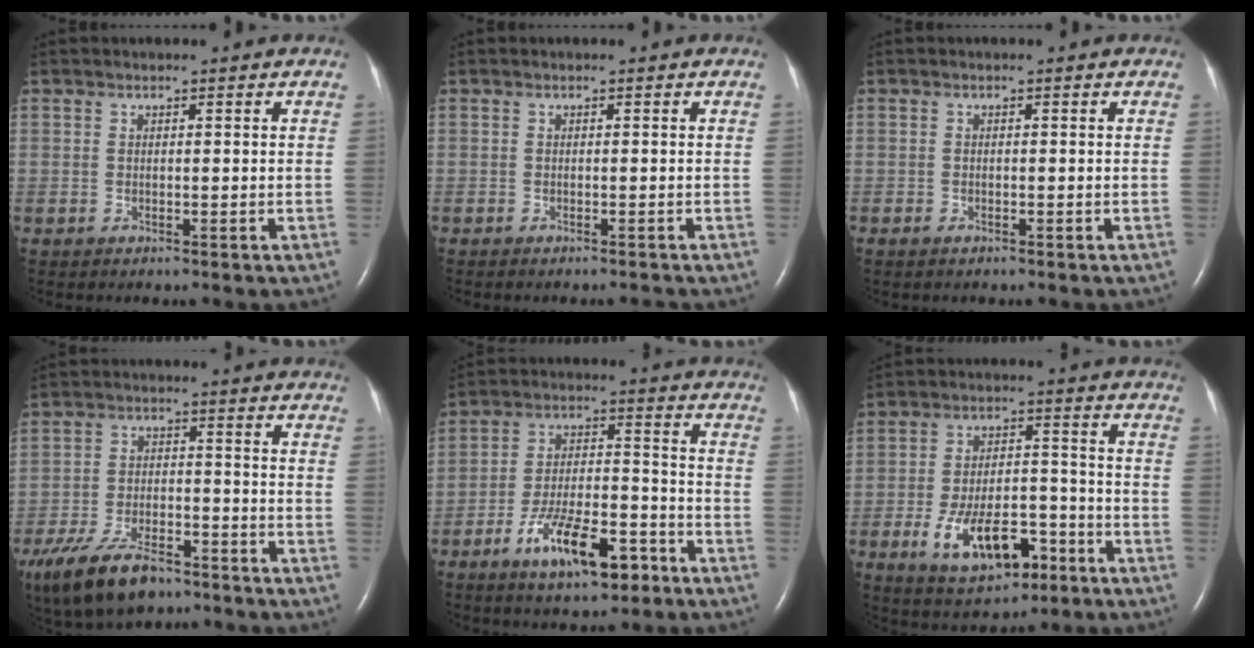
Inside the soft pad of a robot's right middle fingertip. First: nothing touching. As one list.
[{"total": 0.6, "force": [-0.6, -0.1, 0.0], "torque": [-0.004, -0.003, -0.008]}, {"total": 0.8, "force": [-0.6, 0.4, 0.4], "torque": [-0.010, -0.001, -0.008]}, {"total": 13.0, "force": [-9.5, 5.0, 7.4], "torque": [-0.149, -0.015, -0.166]}, {"total": 12.0, "force": [-7.0, 3.8, 8.9], "torque": [-0.157, 0.007, -0.116]}, {"total": 11.7, "force": [-5.6, 5.4, 8.7], "torque": [-0.156, 0.007, -0.084]}]